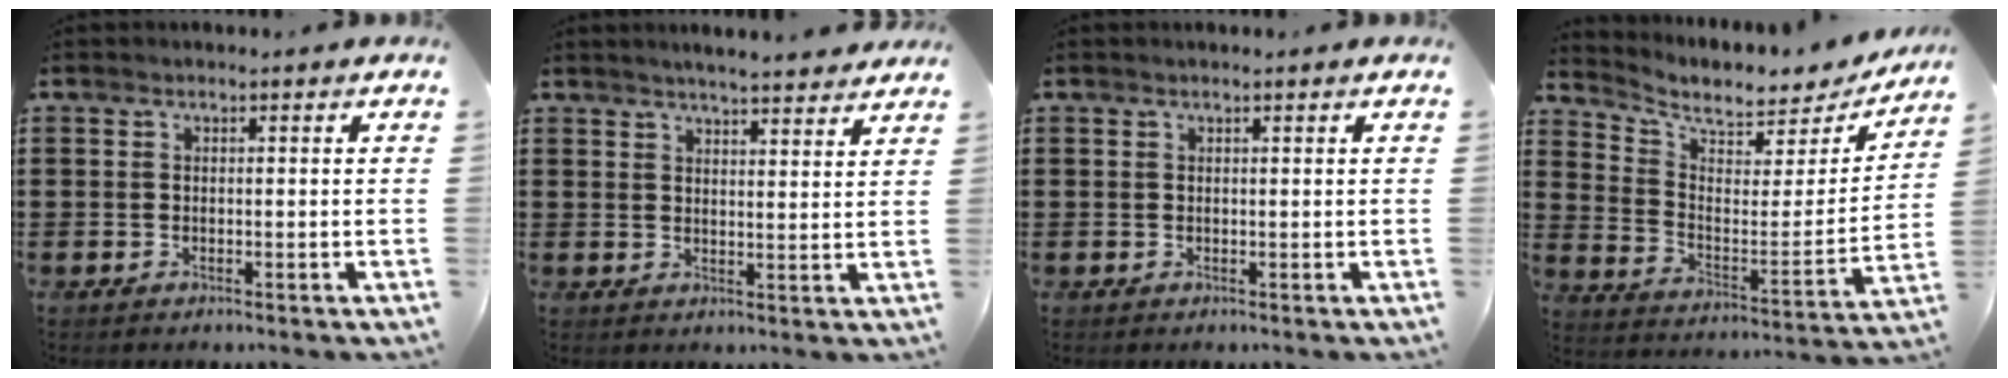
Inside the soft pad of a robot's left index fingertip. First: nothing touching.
{"total": 3.7, "force": [3.6, -0.4, 0.7], "torque": [-0.025, -0.014, 0.064]}
{"total": 0.5, "force": [0.4, 0.0, 0.4], "torque": [-0.007, -0.001, 0.007]}
{"total": 6.0, "force": [5.3, 1.5, 2.3], "torque": [-0.066, -0.043, 0.088]}